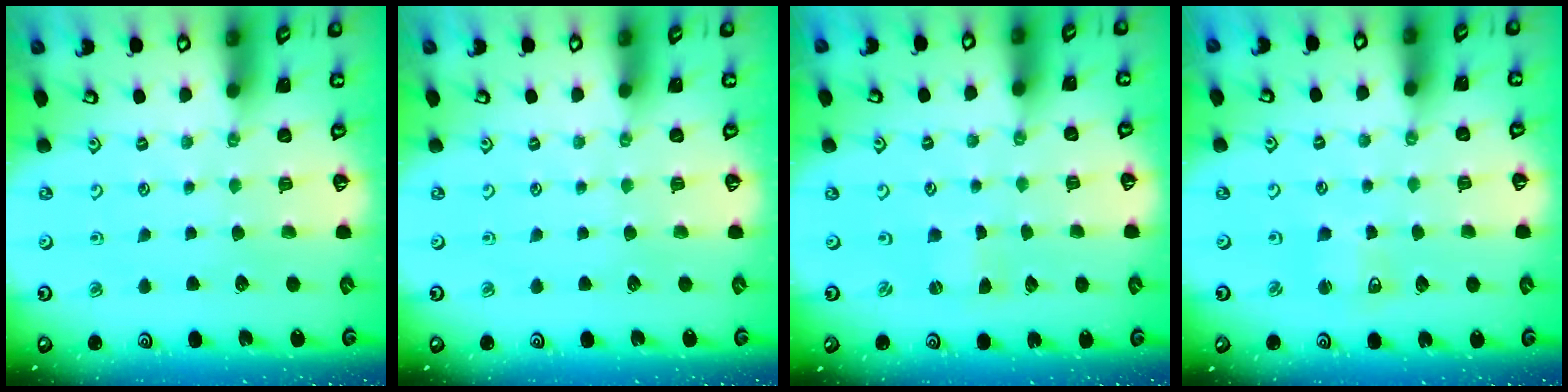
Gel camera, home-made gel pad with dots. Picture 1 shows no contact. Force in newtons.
{"total": 0.0}
{"total": 0.0}
{"total": 4.9, "press": 4.8, "slide": 0.9}